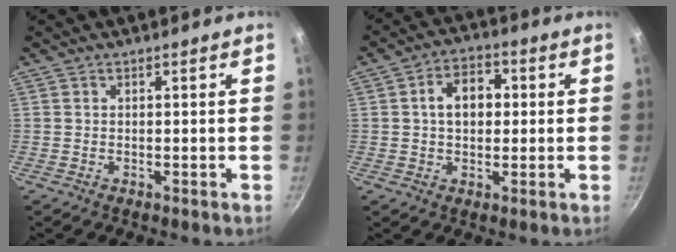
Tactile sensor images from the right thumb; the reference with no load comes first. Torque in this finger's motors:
{"motor_torque": [0.20, 1.74, 0.78, -0.02, 0.01]}